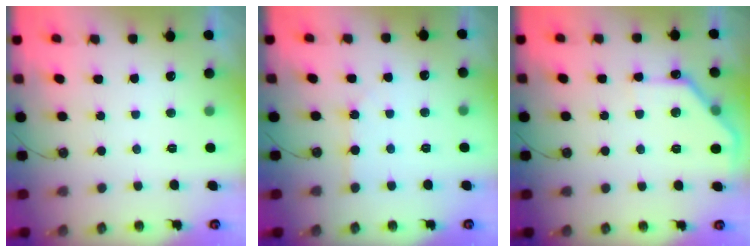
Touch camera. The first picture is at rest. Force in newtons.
{"total": 2.7, "press": 2.7, "slide": 0.4}
{"total": 10.9, "press": 10.9, "slide": 0.5}